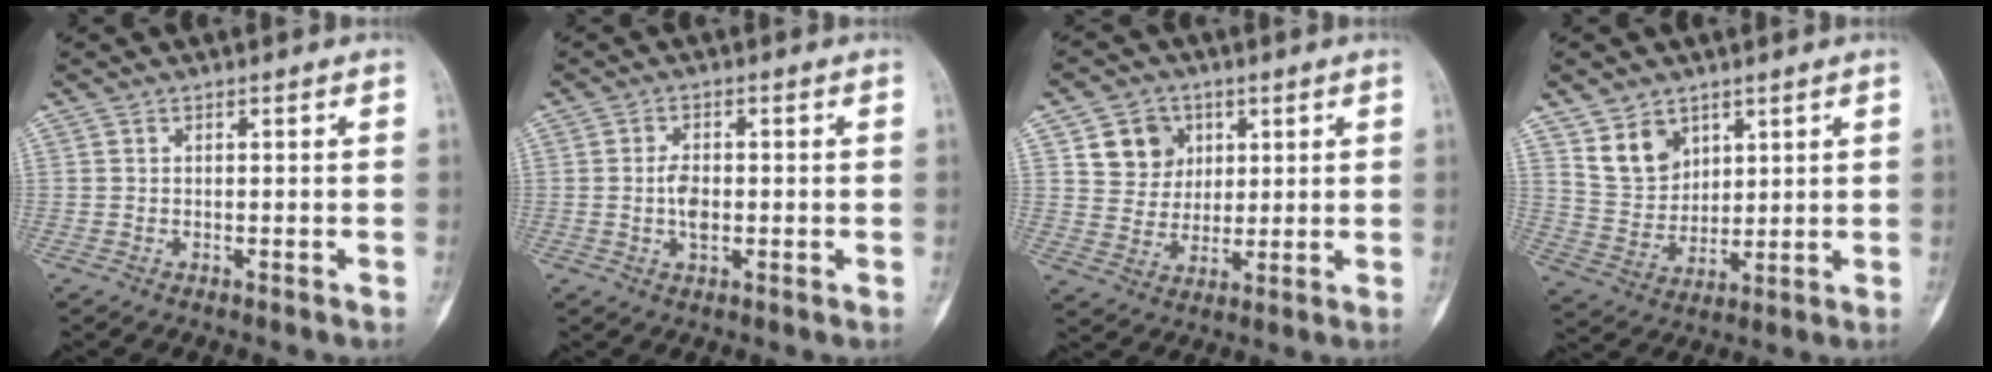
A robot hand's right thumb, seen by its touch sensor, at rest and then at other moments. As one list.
[{"total": 3.7, "force": [-0.3, 2.1, 3.0], "torque": [-0.050, 0.003, -0.007]}, {"total": 8.6, "force": [3.4, 7.5, 2.6], "torque": [-0.008, -0.011, 0.063]}, {"total": 8.5, "force": [5.0, 6.1, 3.2], "torque": [-0.036, -0.033, 0.107]}]